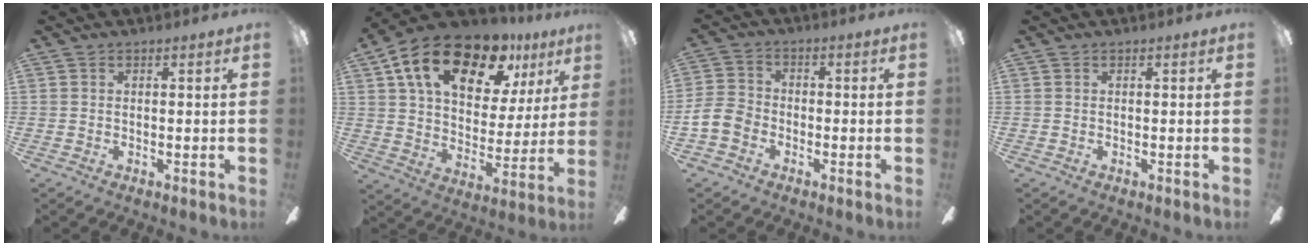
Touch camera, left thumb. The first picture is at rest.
{"total": 21.0, "force": [12.3, 11.1, 12.8], "torque": [-0.212, -0.058, 0.213]}
{"total": 6.3, "force": [-2.8, 4.8, 3.0], "torque": [-0.073, 0.018, -0.053]}
{"total": 0.0}